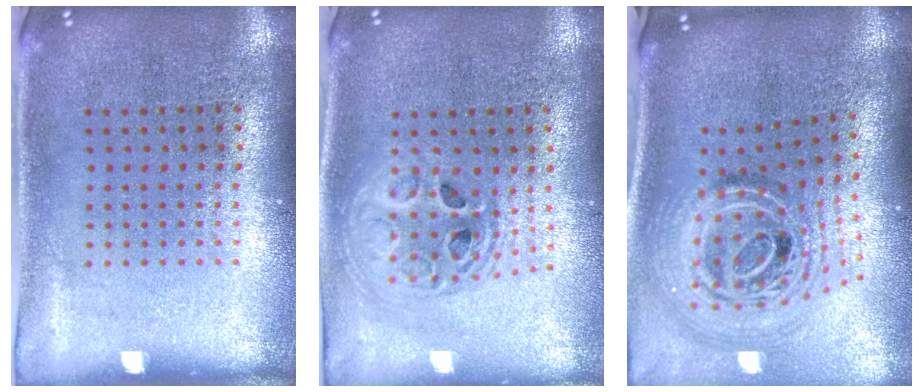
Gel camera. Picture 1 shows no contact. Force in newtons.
{"total": 2.0, "press": 1.6, "slide": 1.2}
{"total": 2.4, "press": 1.7, "slide": 1.6}